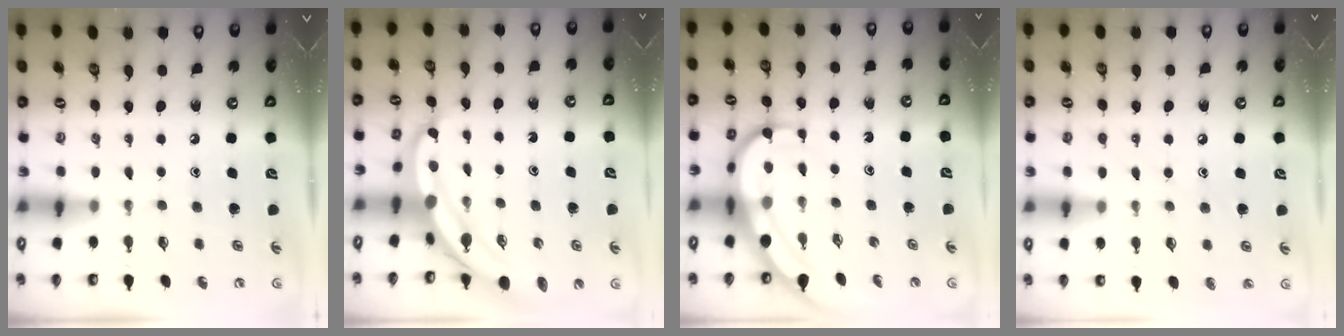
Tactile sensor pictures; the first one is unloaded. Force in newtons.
{"total": 5.9, "press": 5.9, "slide": 0.3}
{"total": 9.0, "press": 8.9, "slide": 0.8}
{"total": 7.0, "press": 7.0, "slide": 0.4}